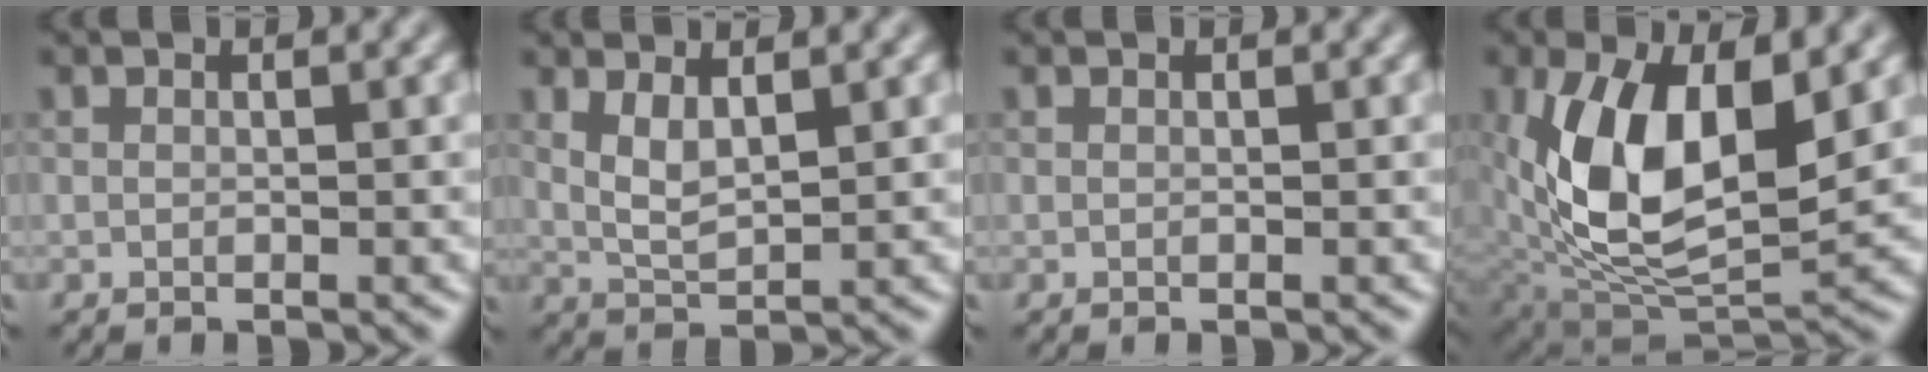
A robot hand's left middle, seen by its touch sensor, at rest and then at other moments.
{"total": 2.4, "force": [1.0, 0.8, 2.0], "torque": [-0.051, -0.007, 0.030]}
{"total": 0.0}
{"total": 10.3, "force": [1.6, 5.4, 8.6], "torque": [-0.172, -0.013, 0.035]}